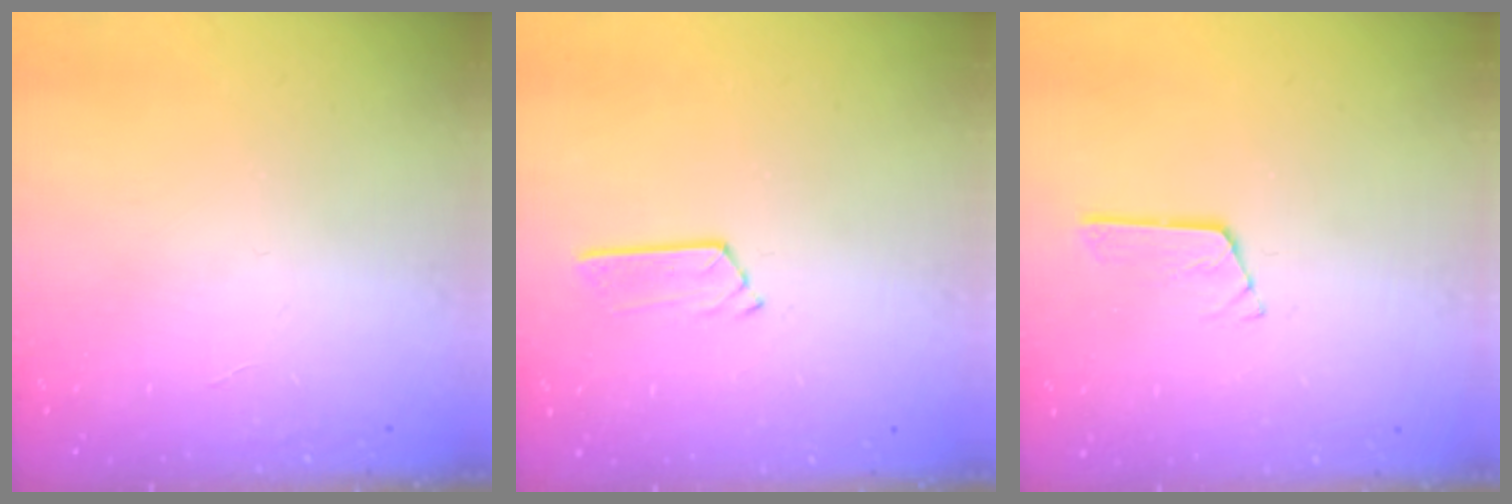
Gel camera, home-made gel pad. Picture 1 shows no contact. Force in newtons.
{"total": 3.3, "press": 3.3, "slide": 0.3}
{"total": 2.9, "press": 2.9, "slide": 0.1}